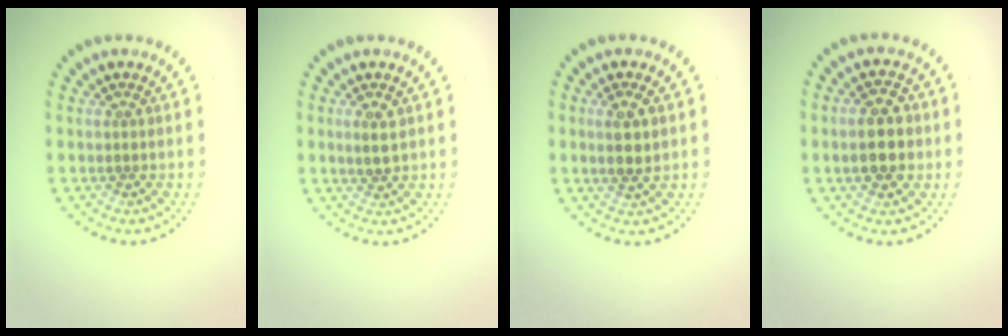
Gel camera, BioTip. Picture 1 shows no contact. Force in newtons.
{"total": 1.9, "press": 1.8, "slide": 0.5}
{"total": 2.4, "press": 2.3, "slide": 0.6}
{"total": 4.0, "press": 4.0, "slide": 0.4}